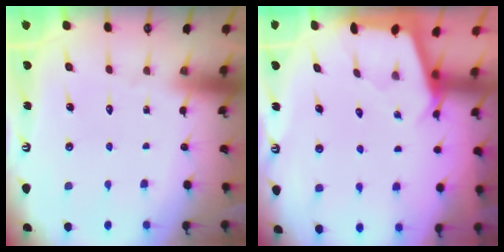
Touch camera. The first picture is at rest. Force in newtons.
{"total": 2.4, "press": 2.4, "slide": 0.3}